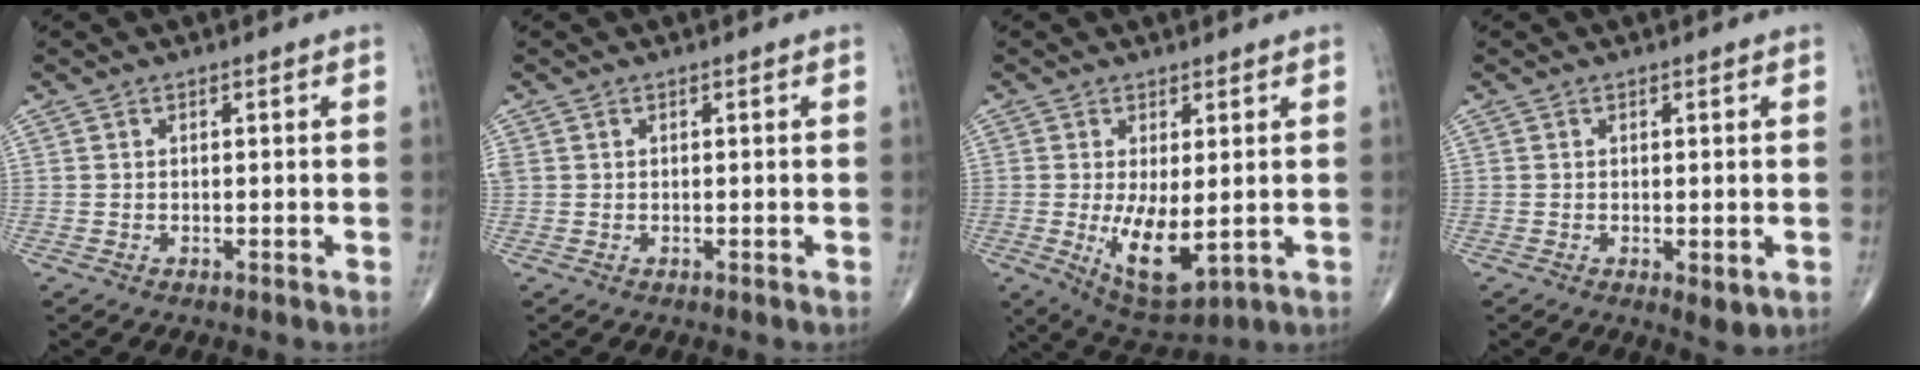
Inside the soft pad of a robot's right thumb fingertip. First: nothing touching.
{"total": 1.0, "force": [0.3, 0.9, 0.5], "torque": [-0.015, 0.009, 0.008]}
{"total": 9.3, "force": [-1.0, 3.9, 8.4], "torque": [-0.133, -0.027, -0.002]}
{"total": 2.8, "force": [-0.6, 1.2, 2.5], "torque": [-0.031, -0.009, -0.005]}